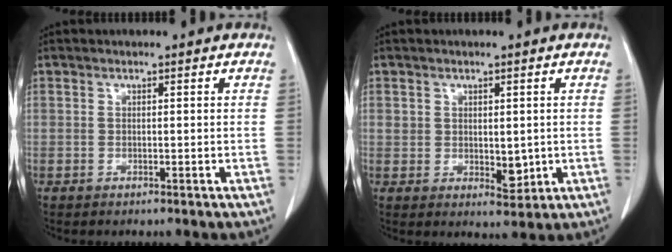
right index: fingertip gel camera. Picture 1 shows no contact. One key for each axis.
{"total": 3.3, "fx": -0.1, "fy": 1.8, "fz": 2.8, "tx": -0.039, "ty": -0.009, "tz": 0.009}